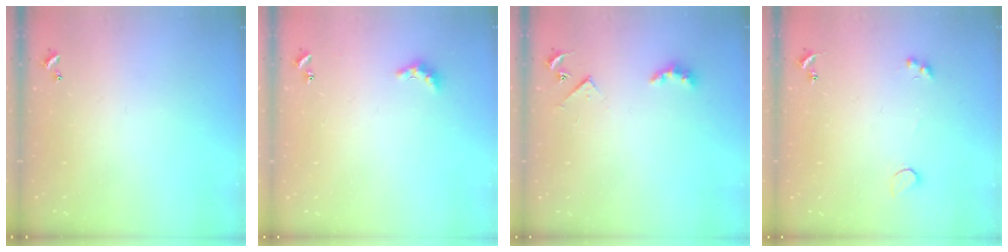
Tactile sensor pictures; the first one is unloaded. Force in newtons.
{"total": 4.0, "press": 4.0, "slide": 0.7}
{"total": 3.6, "press": 3.6, "slide": 0.6}
{"total": 2.1, "press": 1.9, "slide": 1.0}